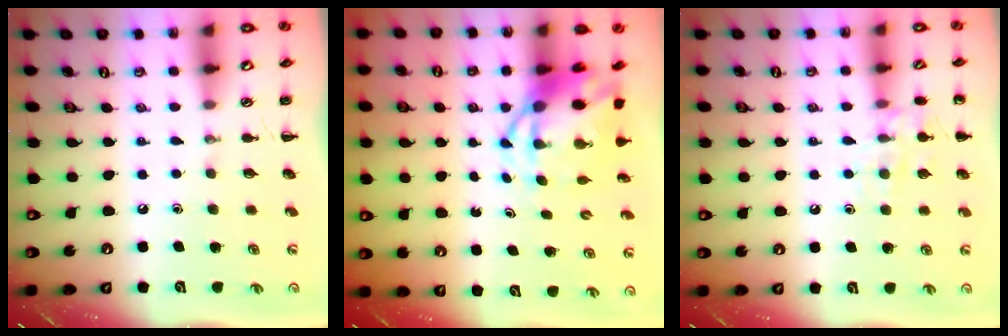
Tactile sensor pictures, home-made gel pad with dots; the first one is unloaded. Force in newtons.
{"total": 7.8, "press": 7.5, "slide": 2.1}
{"total": 9.1, "press": 9.1, "slide": 1.2}